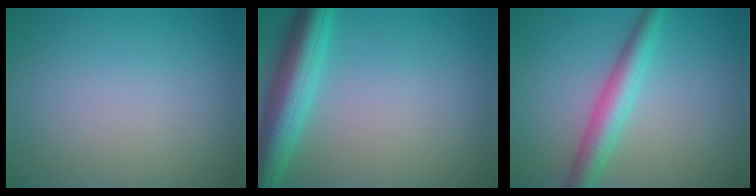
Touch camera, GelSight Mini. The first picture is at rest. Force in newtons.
{"total": 6.3, "press": 6.3, "slide": 0.3}
{"total": 3.9, "press": 3.9, "slide": 0.1}